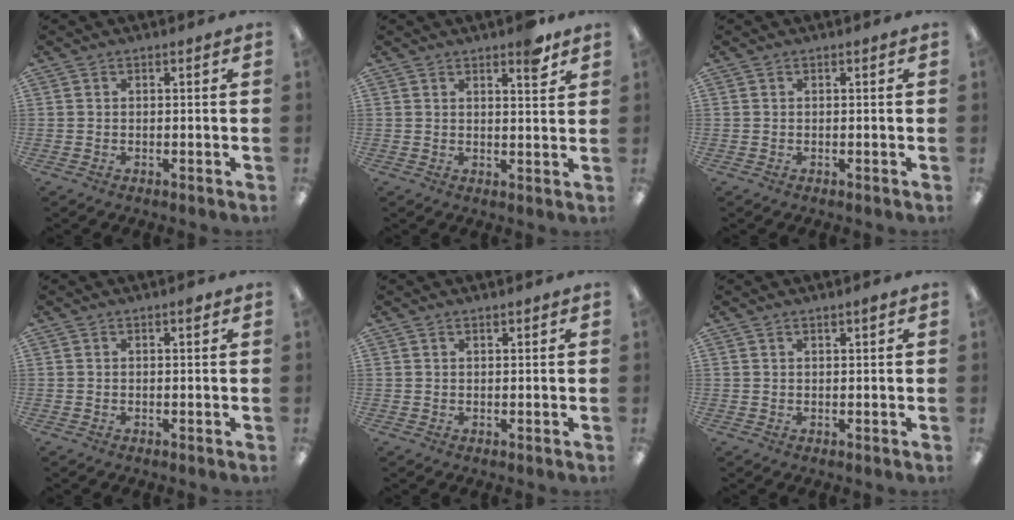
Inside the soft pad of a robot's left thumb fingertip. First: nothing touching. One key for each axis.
{"total": 5.1, "fx": 3.8, "fy": 1.4, "fz": 3.1, "tx": -0.031, "ty": -0.022, "tz": 0.058}
{"total": 0.0}
{"total": 0.9, "fx": 0.6, "fy": 0.2, "fz": 0.6, "tx": -0.007, "ty": -0.001, "tz": 0.007}
{"total": 0.8, "fx": 0.7, "fy": 0.2, "fz": 0.3, "tx": -0.007, "ty": 0.001, "tz": 0.013}
{"total": 1.2, "fx": 1.0, "fy": 0.2, "fz": 0.7, "tx": -0.014, "ty": 0.001, "tz": 0.017}